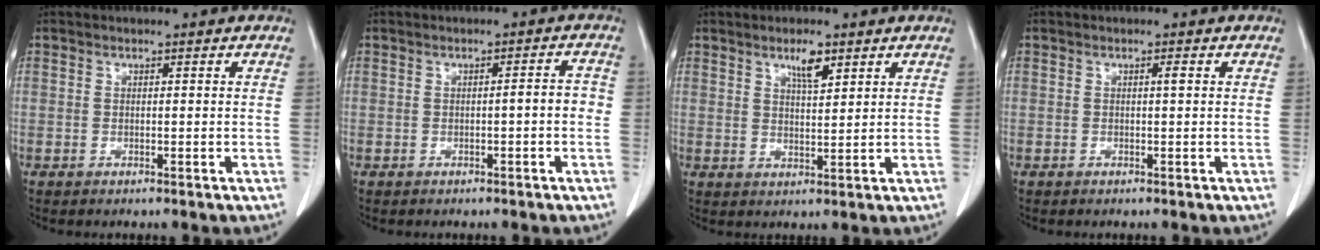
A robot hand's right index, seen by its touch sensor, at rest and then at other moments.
{"total": 2.2, "force": [-0.5, 0.4, 2.1], "torque": [-0.026, 0.004, -0.008]}
{"total": 3.9, "force": [2.5, 0.9, 2.9], "torque": [-0.052, -0.001, 0.043]}
{"total": 0.6, "force": [0.2, -0.1, 0.5], "torque": [-0.007, 0.001, 0.005]}